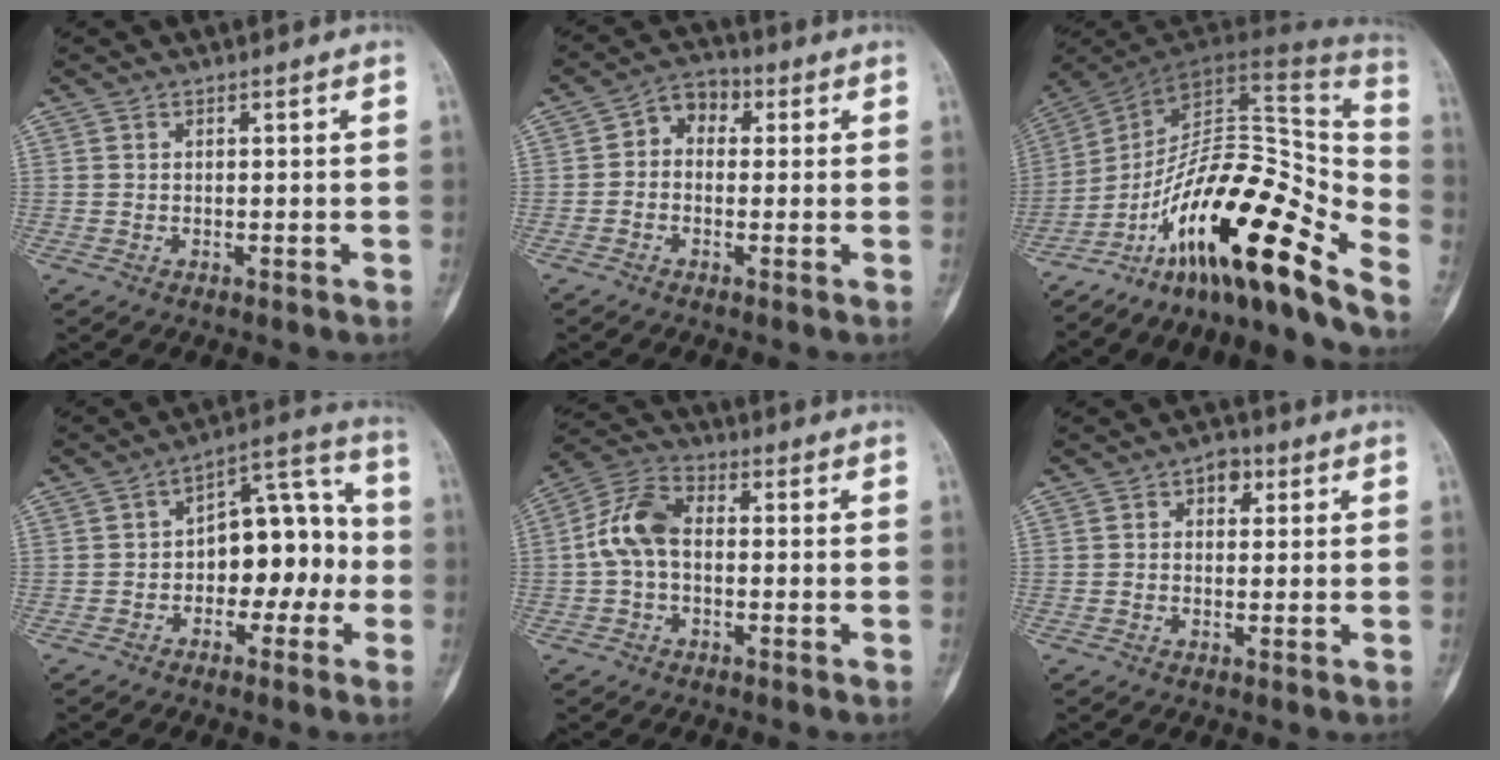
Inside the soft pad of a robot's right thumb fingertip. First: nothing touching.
{"total": 5.5, "force": [0.6, 4.2, 3.5], "torque": [-0.031, 0.020, -0.005]}
{"total": 25.8, "force": [-17.4, 6.5, 17.9], "torque": [-0.242, 0.117, -0.284]}
{"total": 13.0, "force": [-2.0, 8.1, 10.0], "torque": [-0.097, 0.052, -0.038]}
{"total": 8.8, "force": [-0.4, 5.4, 6.9], "torque": [-0.136, 0.028, -0.020]}
{"total": 3.4, "force": [1.3, 2.4, 2.1], "torque": [-0.010, 0.002, 0.013]}